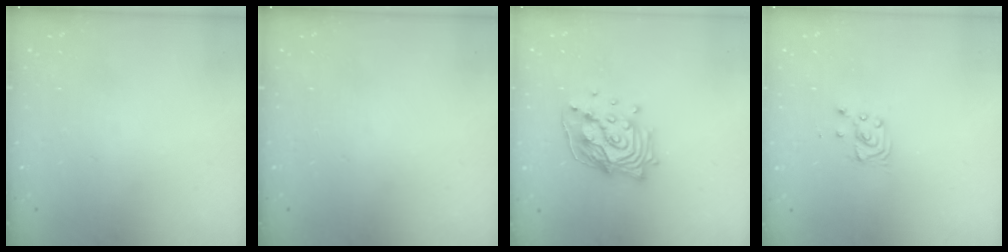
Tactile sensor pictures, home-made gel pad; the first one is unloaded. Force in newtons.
{"total": 0.0}
{"total": 17.0, "press": 16.1, "slide": 5.5}
{"total": 2.9, "press": 2.9, "slide": 0.4}